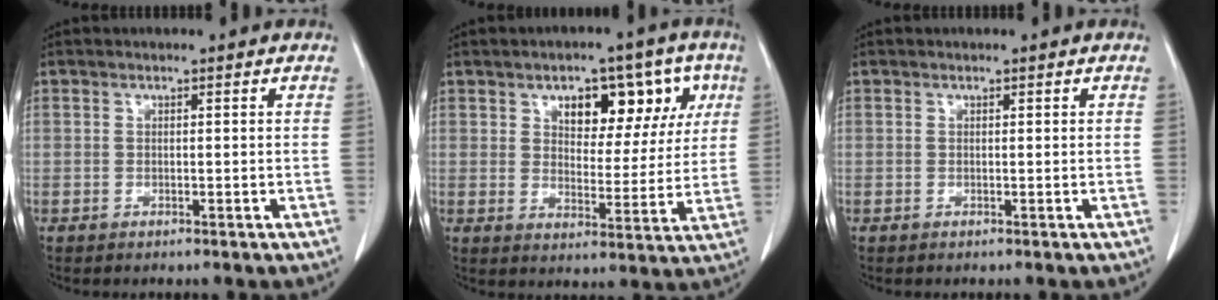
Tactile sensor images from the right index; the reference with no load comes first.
{"total": 11.4, "force": [5.1, 6.1, 8.2], "torque": [-0.099, 0.026, 0.075]}
{"total": 0.0}